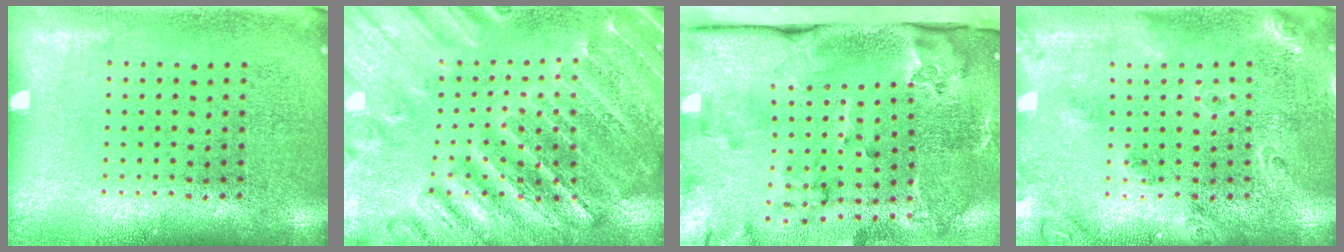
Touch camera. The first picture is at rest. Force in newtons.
{"total": 2.8, "press": 2.7, "slide": 0.3}
{"total": 3.9, "press": 2.7, "slide": 2.8}
{"total": 1.8, "press": 1.6, "slide": 0.8}